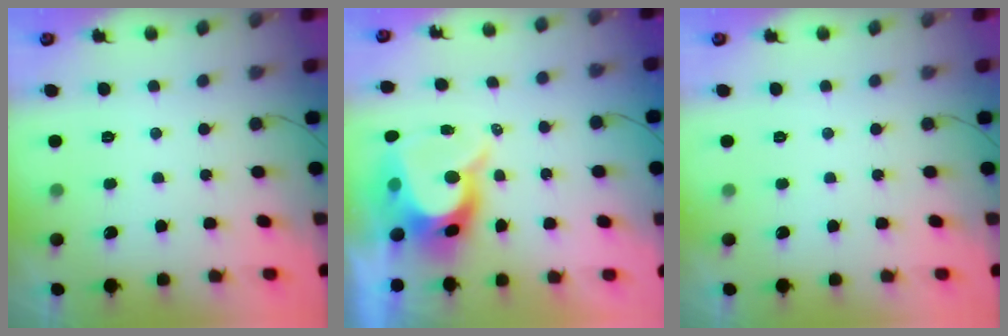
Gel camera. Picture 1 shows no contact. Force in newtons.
{"total": 10.6, "press": 10.6, "slide": 0.8}
{"total": 0.0}